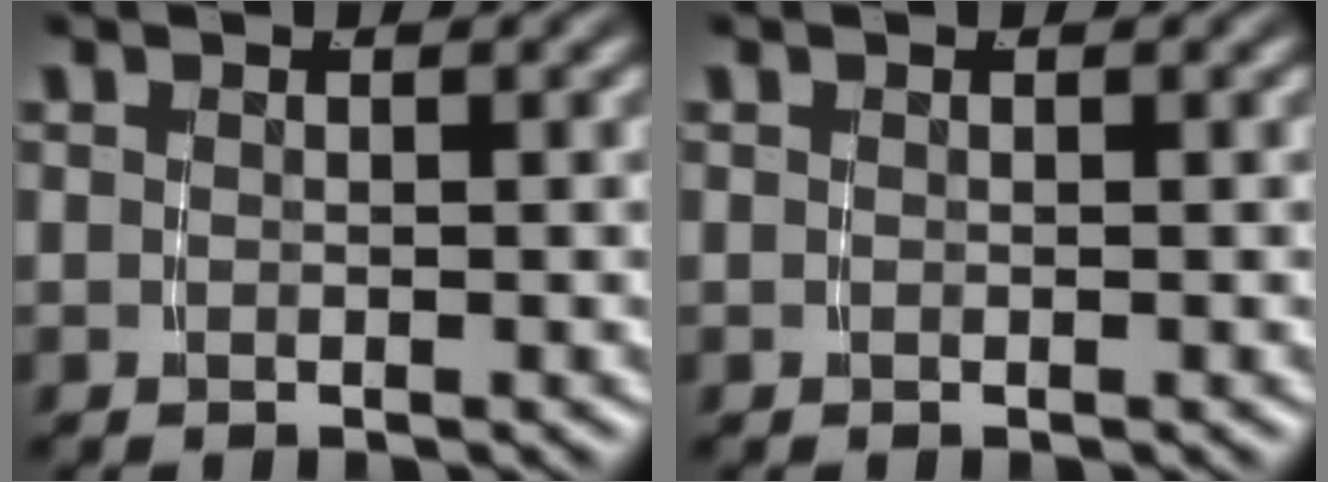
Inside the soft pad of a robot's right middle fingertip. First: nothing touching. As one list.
[{"total": 0.0}]